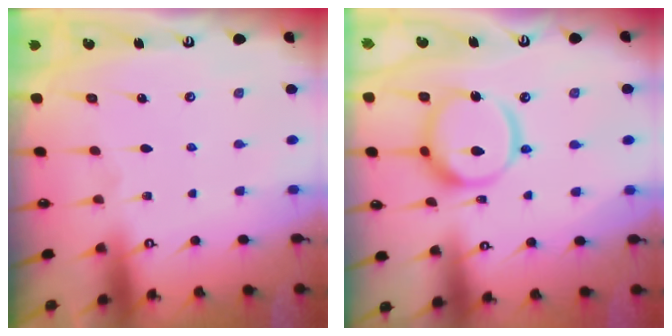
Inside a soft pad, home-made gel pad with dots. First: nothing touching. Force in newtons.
{"total": 16.6, "press": 16.5, "slide": 1.7}